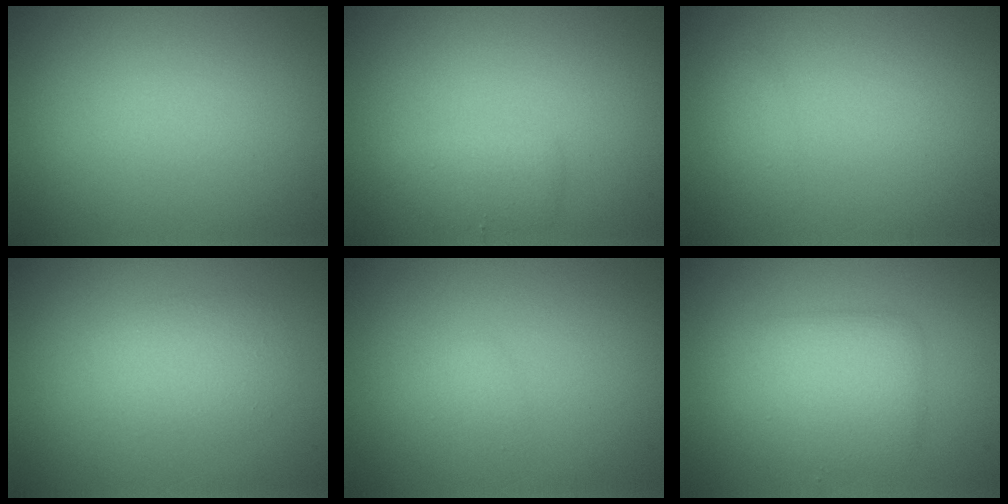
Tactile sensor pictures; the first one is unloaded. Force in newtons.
{"total": 1.7, "press": 1.7, "slide": 0.1}
{"total": 0.7, "press": 0.7, "slide": 0.0}
{"total": 2.0, "press": 2.0, "slide": 0.0}
{"total": 0.8, "press": 0.8, "slide": 0.1}
{"total": 3.8, "press": 3.8, "slide": 0.2}